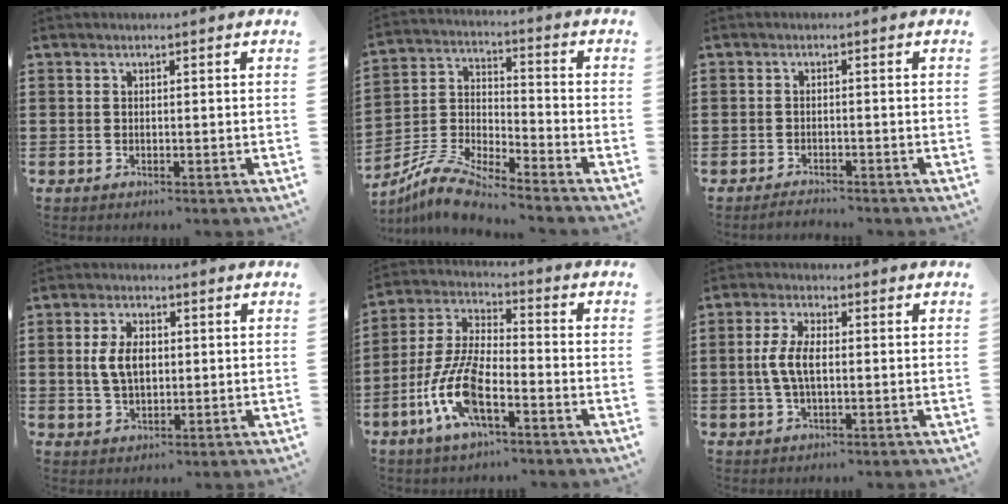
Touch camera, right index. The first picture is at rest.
{"total": 8.2, "force": [-7.7, 0.7, 2.8], "torque": [-0.076, 0.006, -0.156]}
{"total": 1.6, "force": [-1.6, 0.0, 0.1], "torque": [-0.007, 0.002, -0.032]}
{"total": 5.5, "force": [0.5, 3.3, 4.4], "torque": [-0.098, 0.005, 0.001]}
{"total": 10.4, "force": [-4.5, 3.8, 8.6], "torque": [-0.211, -0.010, -0.090]}
{"total": 5.5, "force": [-0.2, 2.4, 4.9], "torque": [-0.120, -0.003, -0.013]}